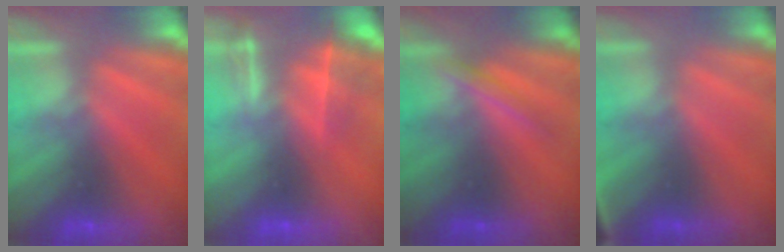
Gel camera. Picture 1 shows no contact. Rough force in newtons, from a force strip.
{"total": 4.6}
{"total": 1.8}
{"total": 2.7}